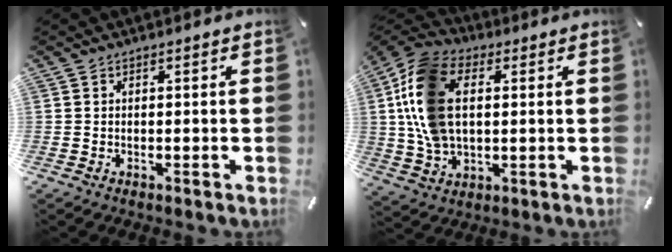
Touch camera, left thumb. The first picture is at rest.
{"total": 16.0, "force": [2.4, 11.0, 11.3], "torque": [-0.266, 0.012, 0.043]}